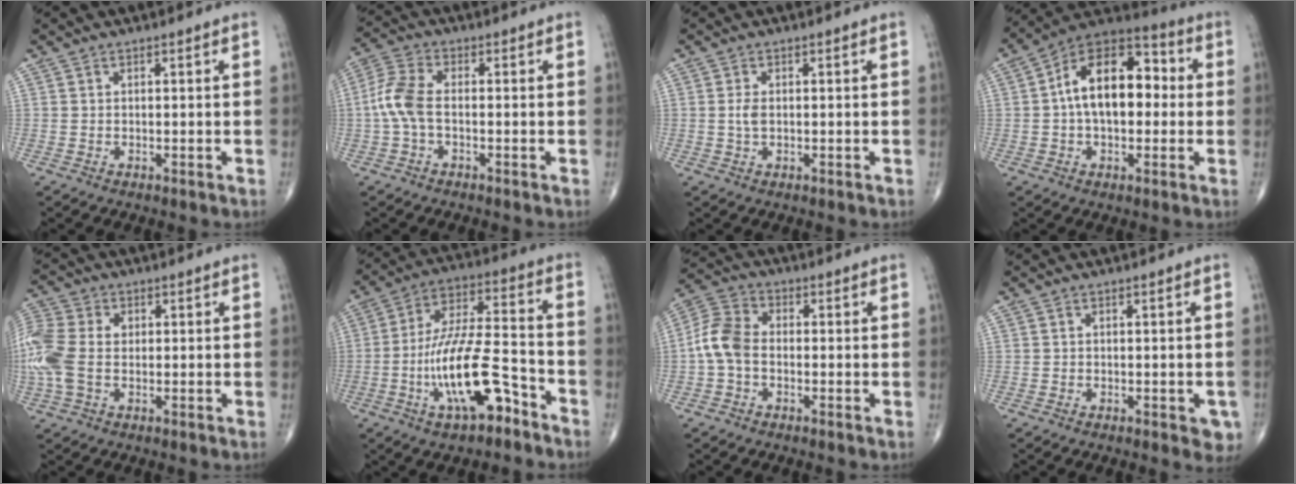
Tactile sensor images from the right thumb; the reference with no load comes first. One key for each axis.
{"total": 6.6, "fx": -0.9, "fy": 3.3, "fz": 5.7, "tx": -0.141, "ty": 0.018, "tz": -0.026}
{"total": 1.8, "fx": 0.0, "fy": 0.9, "fz": 1.5, "tx": -0.035, "ty": 0.000, "tz": 0.000}
{"total": 16.5, "fx": 1.1, "fy": 9.6, "fz": 13.4, "tx": -0.193, "ty": 0.038, "tz": 0.005}
{"total": 12.7, "fx": 0.1, "fy": 8.7, "fz": 9.3, "tx": -0.258, "ty": 0.018, "tz": 0.001}
{"total": 16.6, "fx": -7.5, "fy": 5.8, "fz": 13.6, "tx": -0.249, "ty": 0.057, "tz": -0.126}
{"total": 7.4, "fx": -1.1, "fy": 5.0, "fz": 5.3, "tx": -0.106, "ty": 0.021, "tz": -0.036}
{"total": 3.3, "fx": -1.3, "fy": 1.5, "fz": 2.6, "tx": -0.008, "ty": 0.000, "tz": -0.017}